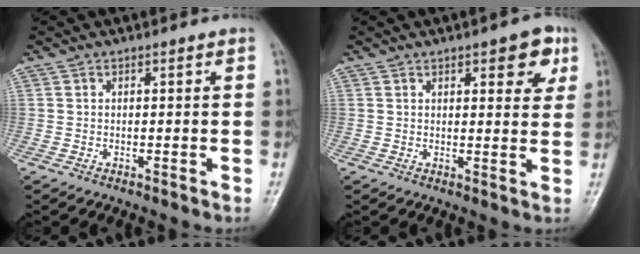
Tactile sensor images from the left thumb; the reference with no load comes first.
{"total": 6.4, "force": [3.2, 2.7, 4.9], "torque": [-0.037, -0.011, 0.034]}